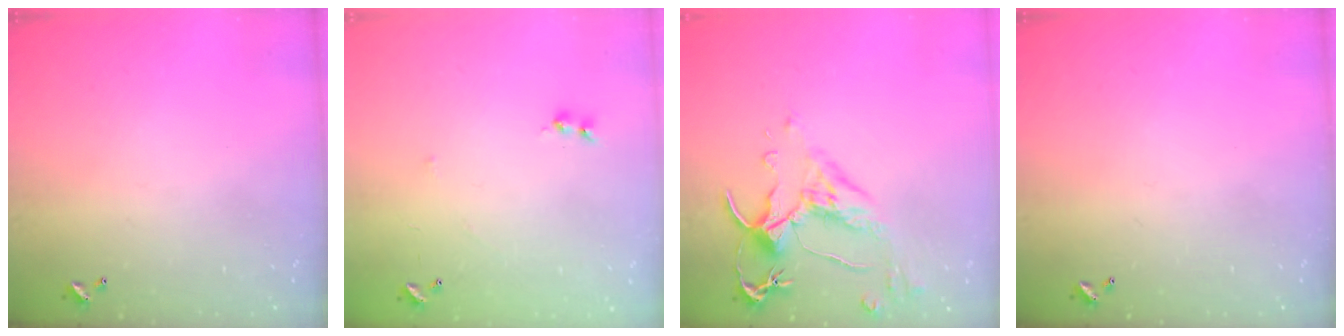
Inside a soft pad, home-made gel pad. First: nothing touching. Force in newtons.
{"total": 5.9, "press": 5.9, "slide": 0.7}
{"total": 2.5, "press": 2.1, "slide": 1.4}
{"total": 0.0}